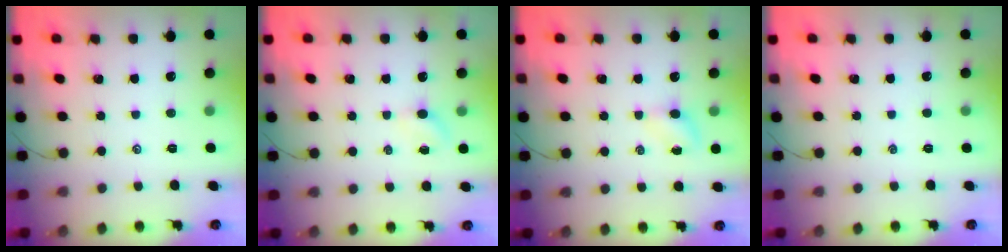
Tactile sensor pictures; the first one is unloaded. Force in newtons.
{"total": 2.1, "press": 2.0, "slide": 0.7}
{"total": 4.0, "press": 3.8, "slide": 1.3}
{"total": 0.0}